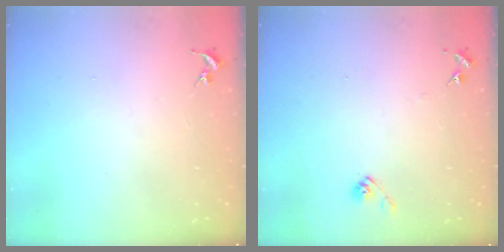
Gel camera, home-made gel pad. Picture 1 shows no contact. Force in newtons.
{"total": 6.2, "press": 6.2, "slide": 0.5}